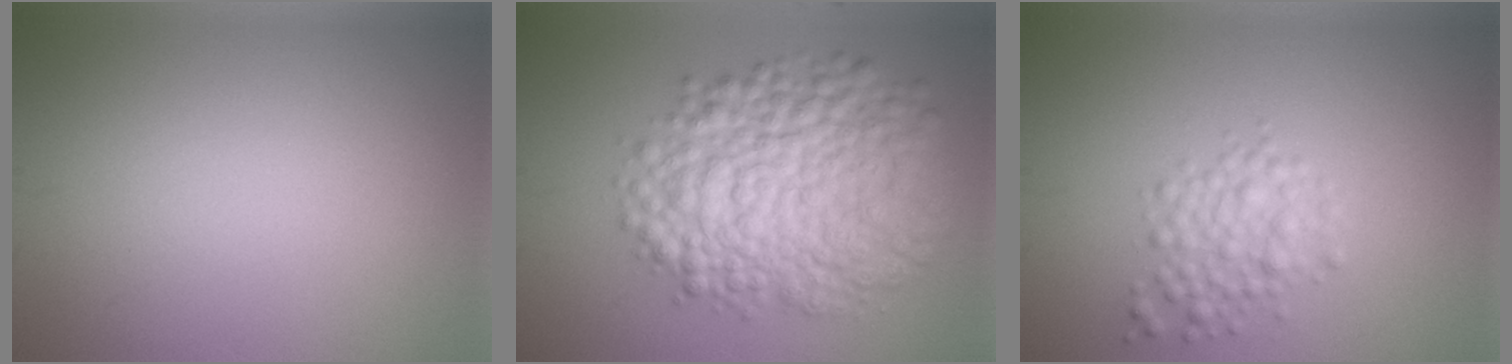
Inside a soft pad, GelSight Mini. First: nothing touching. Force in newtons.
{"total": 9.7, "press": 9.7, "slide": 0.2}
{"total": 2.8, "press": 2.8, "slide": 0.1}